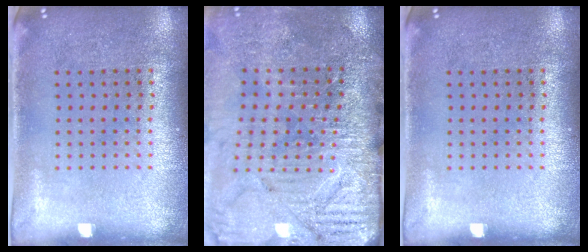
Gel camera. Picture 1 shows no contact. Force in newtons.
{"total": 3.6, "press": 3.4, "slide": 1.2}
{"total": 0.0}